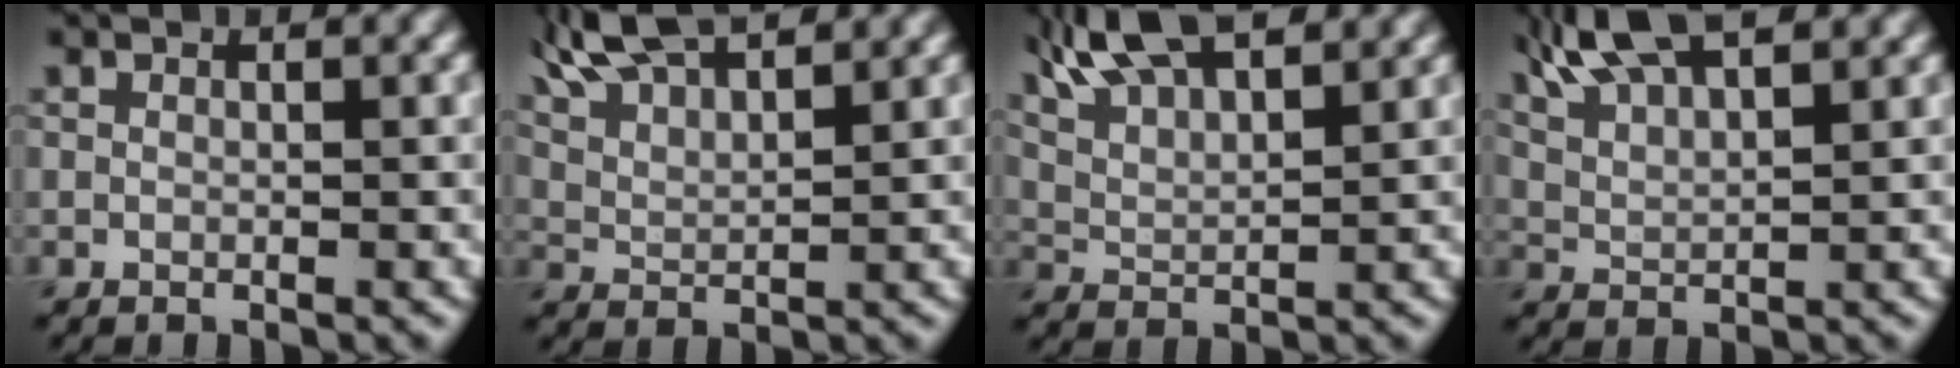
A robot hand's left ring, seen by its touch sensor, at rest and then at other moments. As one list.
[{"total": 8.9, "force": [6.9, 2.9, 4.8], "torque": [-0.097, 0.030, 0.091]}, {"total": 9.1, "force": [6.8, 3.1, 5.3], "torque": [-0.101, 0.032, 0.087]}, {"total": 7.8, "force": [5.8, 2.5, 4.6], "torque": [-0.083, 0.032, 0.073]}]